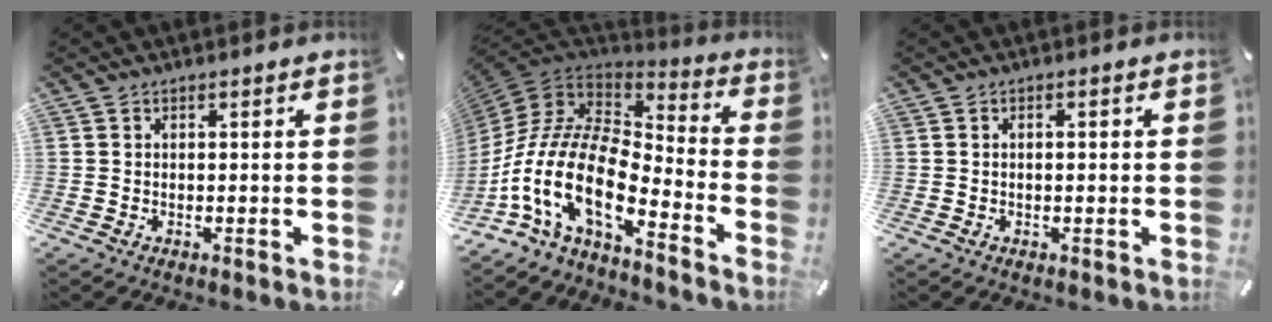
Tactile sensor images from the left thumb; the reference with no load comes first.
{"total": 18.5, "force": [-8.1, 8.5, 14.3], "torque": [-0.334, -0.003, -0.156]}
{"total": 1.1, "force": [-0.1, 0.5, 1.0], "torque": [-0.017, 0.003, -0.004]}